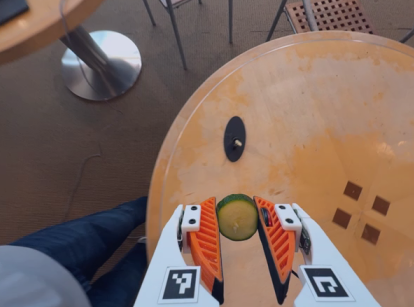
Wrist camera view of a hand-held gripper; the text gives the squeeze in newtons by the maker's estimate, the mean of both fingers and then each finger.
{"total": 7.9, "left": 7.7, "right": 8.2}